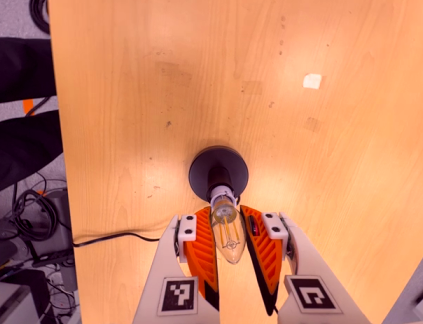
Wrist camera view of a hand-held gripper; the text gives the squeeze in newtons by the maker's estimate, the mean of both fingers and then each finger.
{"total": 13.2, "left": 12.9, "right": 13.5}